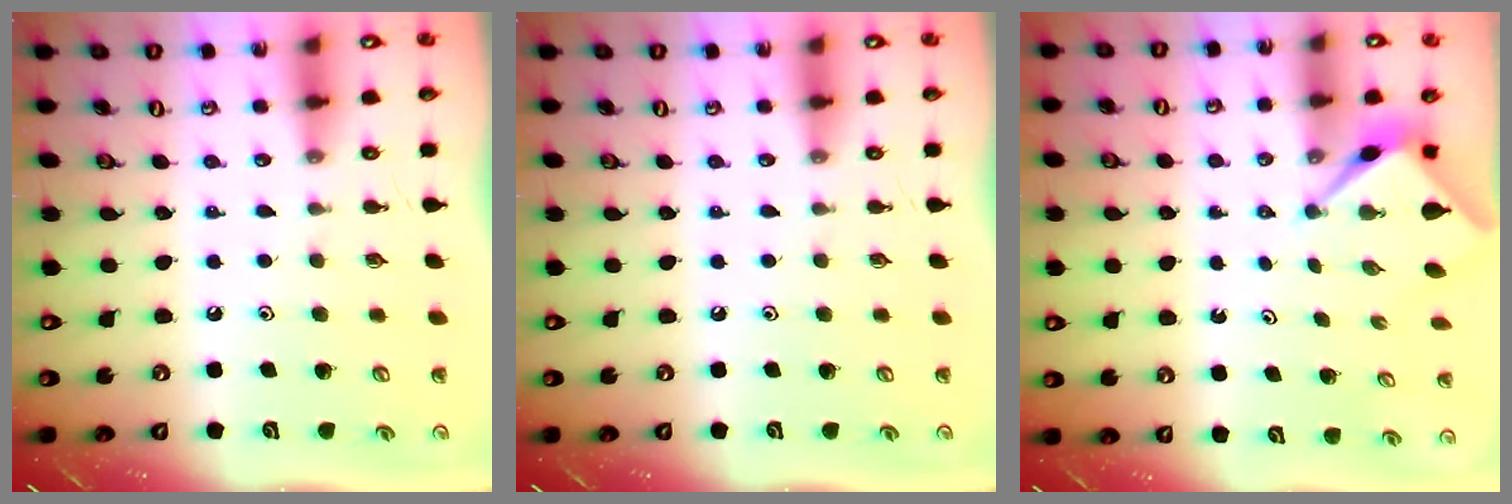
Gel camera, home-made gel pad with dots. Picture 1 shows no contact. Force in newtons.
{"total": 0.0}
{"total": 2.6, "press": 2.6, "slide": 0.0}